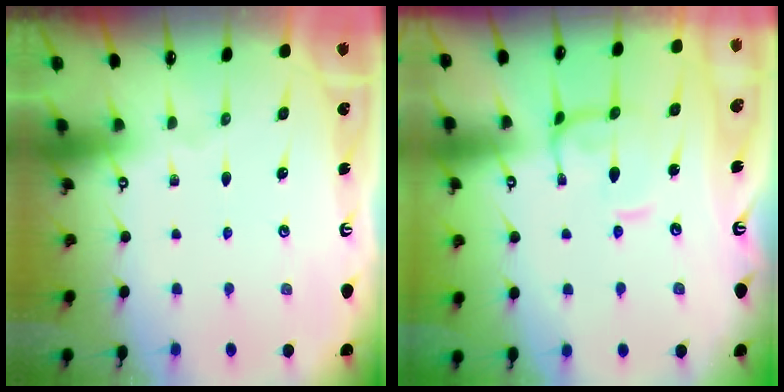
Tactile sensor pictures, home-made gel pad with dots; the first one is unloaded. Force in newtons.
{"total": 1.5, "press": 1.5, "slide": 0.5}